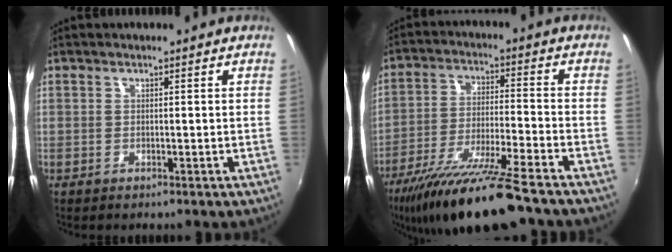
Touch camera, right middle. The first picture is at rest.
{"total": 16.9, "force": [-13.6, 0.5, 10.0], "torque": [-0.199, -0.032, -0.235]}